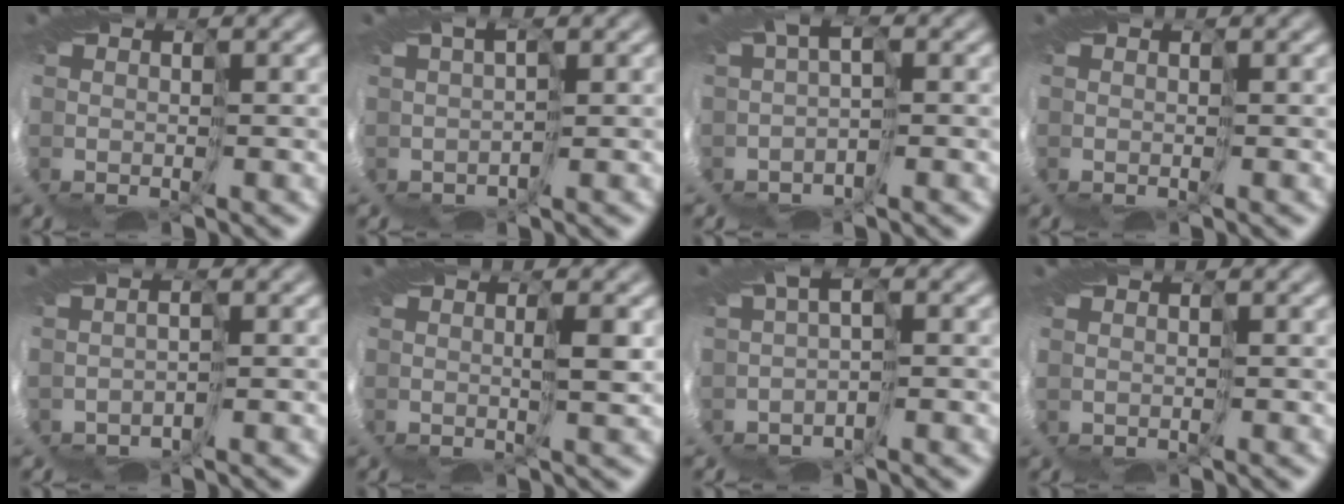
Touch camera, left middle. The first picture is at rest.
{"total": 0.5, "force": [-0.2, -0.4, 0.2], "torque": [0.004, 0.003, -0.002]}
{"total": 1.4, "force": [-1.3, 0.1, 0.5], "torque": [-0.015, -0.005, -0.028]}
{"total": 0.0}
{"total": 1.4, "force": [-1.3, -0.3, 0.0], "torque": [0.001, -0.004, -0.019]}
{"total": 0.9, "force": [0.2, -0.7, 0.7], "torque": [-0.013, 0.005, 0.002]}
{"total": 1.4, "force": [-1.3, 0.1, 0.5], "torque": [-0.015, -0.005, -0.029]}
{"total": 0.0}